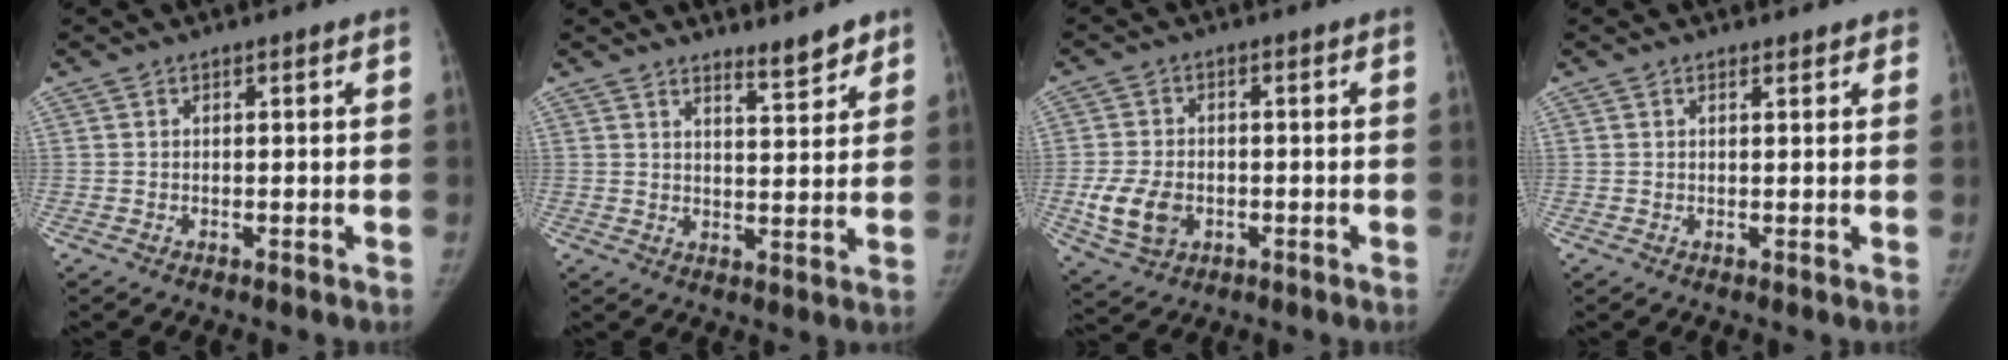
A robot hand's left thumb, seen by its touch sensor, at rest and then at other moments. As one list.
[{"total": 4.8, "force": [4.2, 1.1, 2.1], "torque": [-0.019, -0.038, 0.064]}, {"total": 8.4, "force": [-1.9, 6.1, 5.3], "torque": [-0.096, -0.002, -0.028]}, {"total": 1.6, "force": [1.2, 0.7, 0.7], "torque": [0.000, -0.003, 0.013]}]